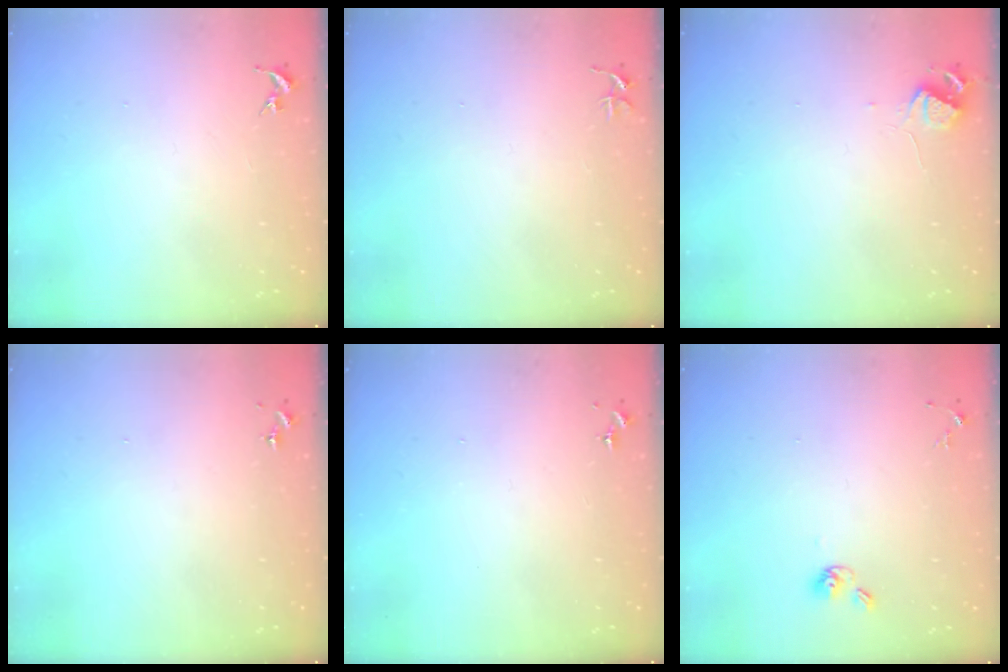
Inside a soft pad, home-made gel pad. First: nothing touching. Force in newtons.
{"total": 3.6, "press": 3.6, "slide": 0.3}
{"total": 5.9, "press": 5.9, "slide": 0.8}
{"total": 0.0}
{"total": 0.0}
{"total": 6.1, "press": 5.7, "slide": 2.3}